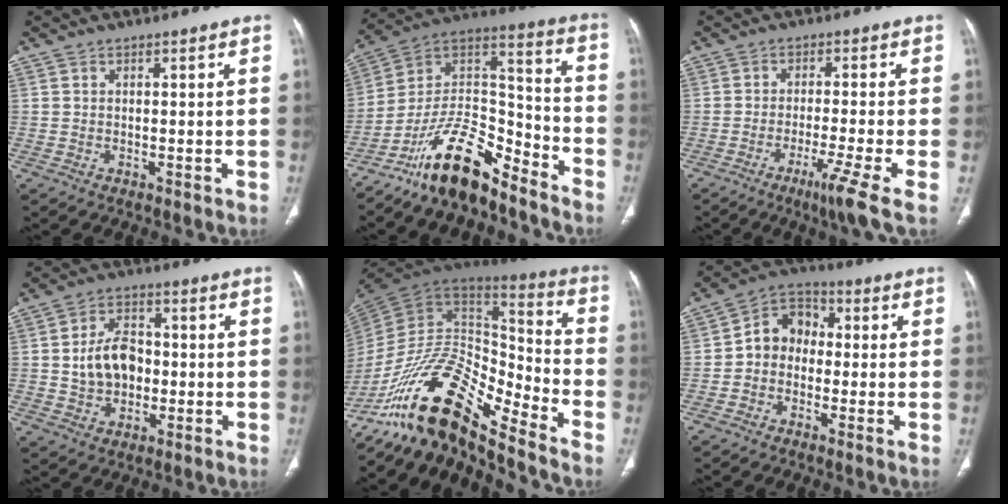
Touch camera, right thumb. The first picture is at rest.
{"total": 16.3, "force": [-12.7, 5.6, 8.5], "torque": [-0.127, 0.110, -0.229]}
{"total": 7.5, "force": [-3.6, -0.6, 6.5], "torque": [-0.119, -0.006, -0.064]}
{"total": 9.4, "force": [-0.5, 6.8, 6.4], "torque": [-0.089, 0.016, -0.009]}
{"total": 23.3, "force": [-16.2, 7.7, 14.9], "torque": [-0.260, 0.089, -0.291]}
{"total": 7.8, "force": [-0.9, 6.4, 4.3], "torque": [-0.044, 0.033, -0.036]}